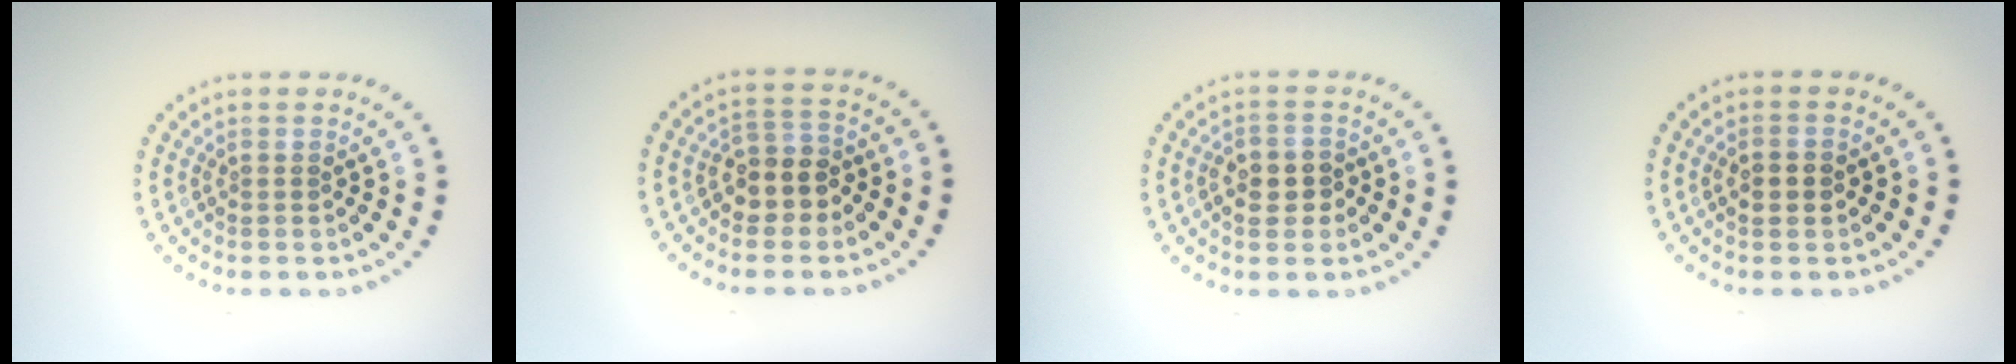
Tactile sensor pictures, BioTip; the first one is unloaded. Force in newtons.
{"total": 2.9, "press": 2.6, "slide": 1.3}
{"total": 2.8, "press": 2.7, "slide": 0.7}
{"total": 2.2, "press": 2.2, "slide": 0.2}